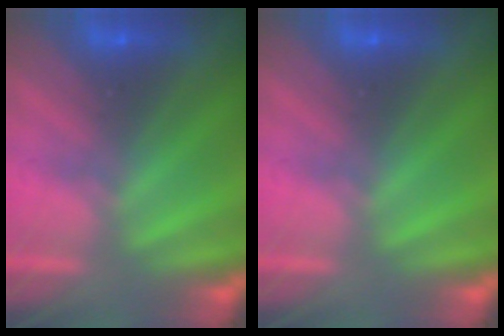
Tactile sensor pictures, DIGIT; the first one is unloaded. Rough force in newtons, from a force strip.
{"total": 0.0}